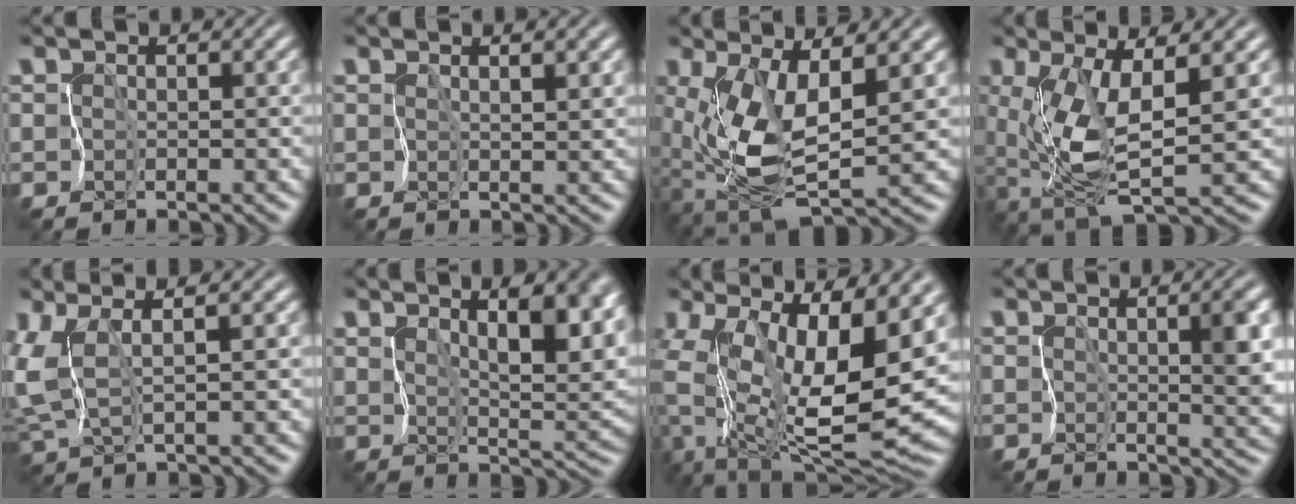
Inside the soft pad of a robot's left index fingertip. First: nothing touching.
{"total": 2.2, "force": [1.3, 0.5, 1.7], "torque": [-0.019, -0.006, 0.016]}
{"total": 8.0, "force": [0.2, 3.3, 7.3], "torque": [-0.163, -0.020, 0.008]}
{"total": 6.5, "force": [-0.1, 1.8, 6.2], "torque": [-0.134, -0.011, 0.000]}
{"total": 4.0, "force": [1.2, 1.3, 3.6], "torque": [-0.099, 0.001, 0.030]}
{"total": 7.5, "force": [3.4, 2.9, 5.9], "torque": [-0.079, -0.007, 0.051]}
{"total": 14.8, "force": [-0.4, 6.4, 13.4], "torque": [-0.248, -0.016, 0.000]}
{"total": 5.3, "force": [1.0, 1.8, 4.8], "torque": [-0.067, -0.005, 0.017]}